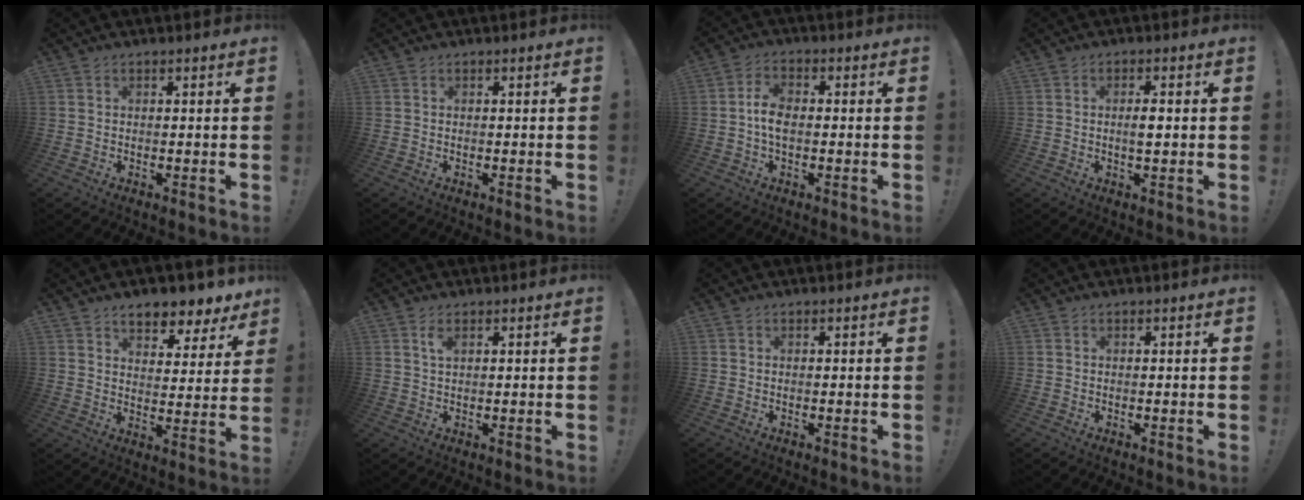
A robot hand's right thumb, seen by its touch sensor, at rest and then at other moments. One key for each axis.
{"total": 0.0}
{"total": 5.9, "fx": -0.8, "fy": 3.1, "fz": 4.9, "tx": -0.098, "ty": 0.007, "tz": -0.014}
{"total": 3.2, "fx": -0.1, "fy": 1.0, "fz": 3.0, "tx": -0.044, "ty": -0.001, "tz": -0.006}
{"total": 8.1, "fx": 6.6, "fy": 3.5, "fz": 3.1, "tx": -0.040, "ty": -0.052, "tz": 0.120}
{"total": 2.5, "fx": 1.3, "fy": 1.1, "fz": 1.8, "tx": -0.029, "ty": -0.003, "tz": 0.021}
{"total": 0.0}
{"total": 0.0}